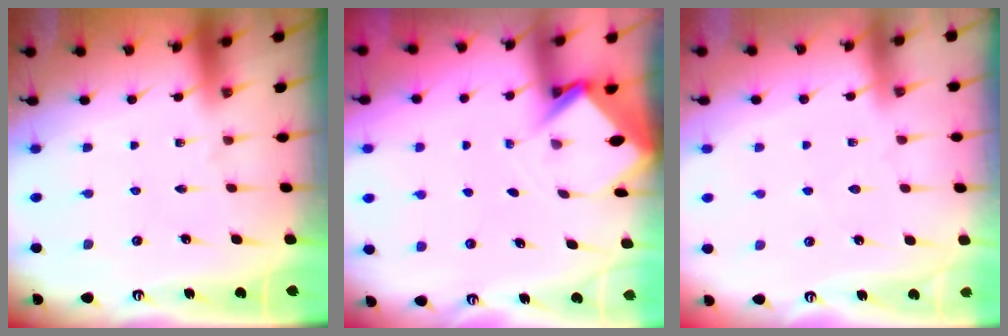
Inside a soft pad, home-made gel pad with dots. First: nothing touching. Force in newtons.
{"total": 3.5, "press": 3.5, "slide": 0.2}
{"total": 2.5, "press": 2.5, "slide": 0.4}